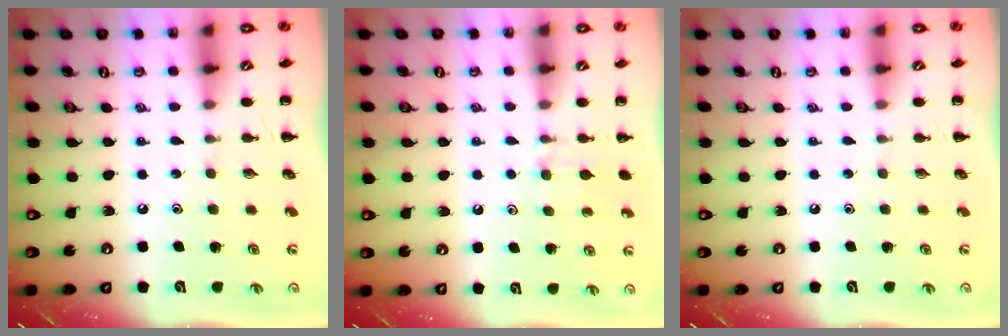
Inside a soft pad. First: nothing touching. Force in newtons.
{"total": 6.2, "press": 5.9, "slide": 1.8}
{"total": 0.0}